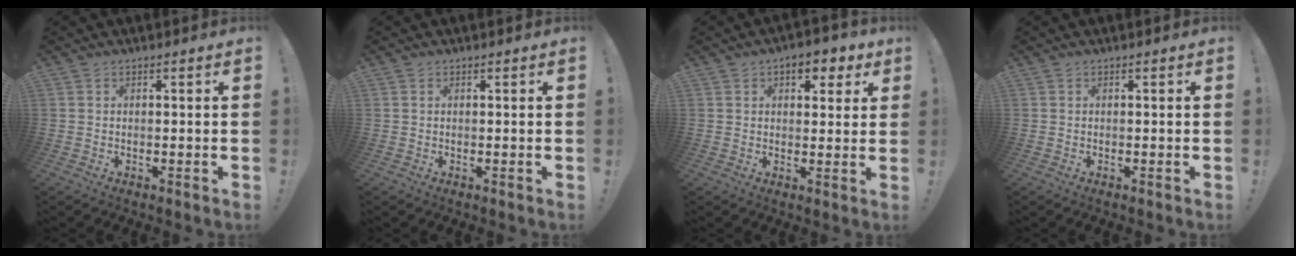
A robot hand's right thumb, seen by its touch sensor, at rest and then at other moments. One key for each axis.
{"total": 0.0}
{"total": 6.1, "fx": 3.1, "fy": 3.8, "fz": 3.7, "tx": -0.037, "ty": -0.008, "tz": 0.049}
{"total": 0.0}